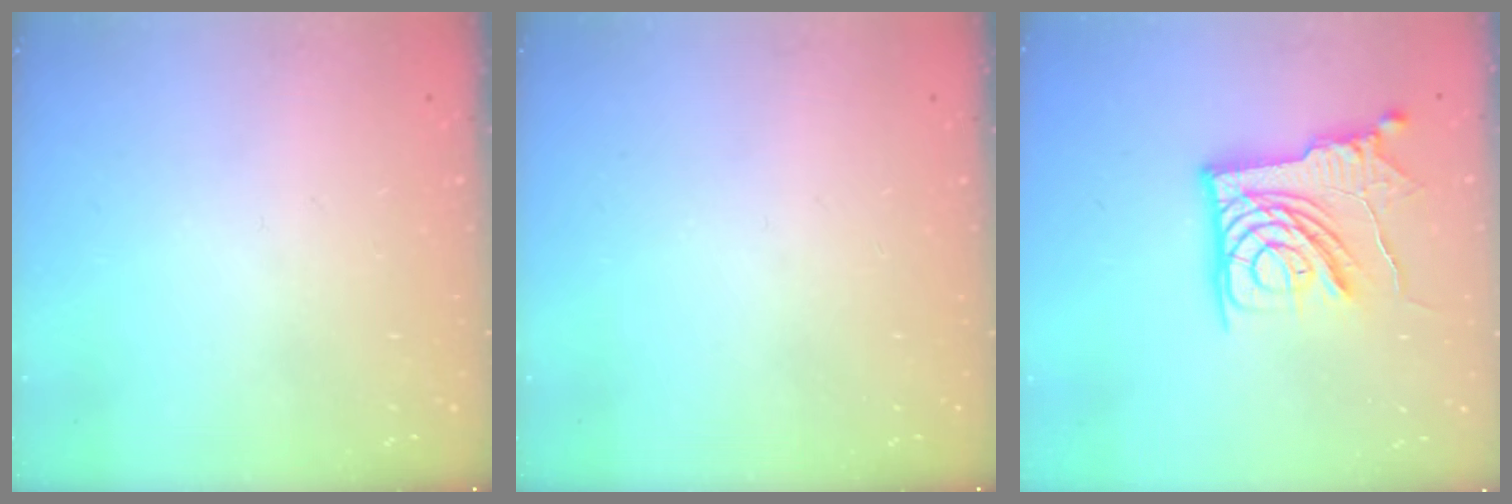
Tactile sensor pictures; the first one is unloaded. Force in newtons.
{"total": 0.0}
{"total": 14.2, "press": 14.1, "slide": 1.1}